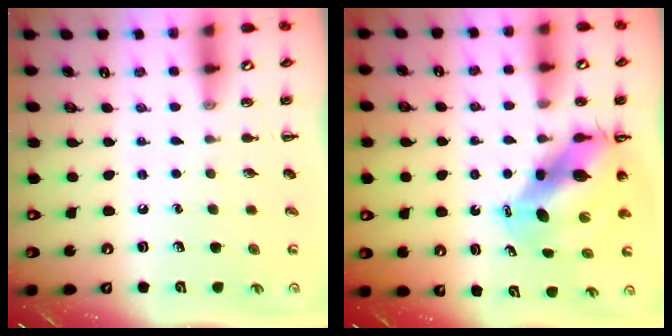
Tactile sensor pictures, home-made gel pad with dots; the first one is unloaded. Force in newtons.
{"total": 10.0, "press": 9.6, "slide": 2.8}